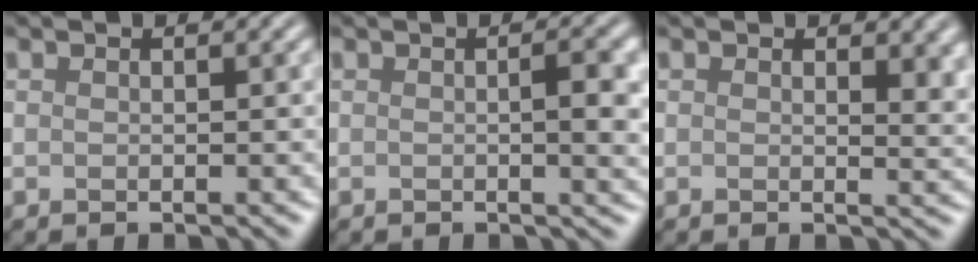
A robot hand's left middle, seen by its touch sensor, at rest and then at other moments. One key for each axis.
{"total": 3.3, "fx": 0.1, "fy": 0.8, "fz": 3.2, "tx": -0.043, "ty": 0.003, "tz": 0.000}
{"total": 2.7, "fx": 1.0, "fy": 1.2, "fz": 2.1, "tx": -0.021, "ty": -0.004, "tz": 0.015}